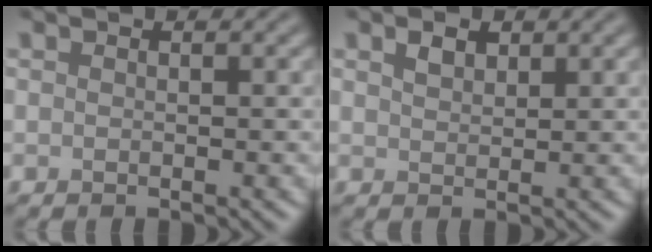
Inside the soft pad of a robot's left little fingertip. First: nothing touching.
{"total": 1.5, "force": [1.0, 0.8, 0.7], "torque": [-0.015, 0.003, 0.020]}